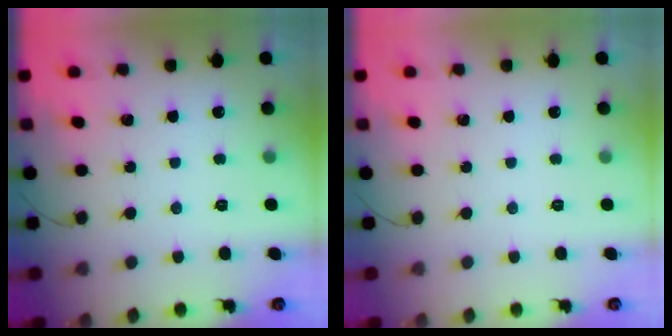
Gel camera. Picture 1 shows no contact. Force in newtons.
{"total": 0.0}